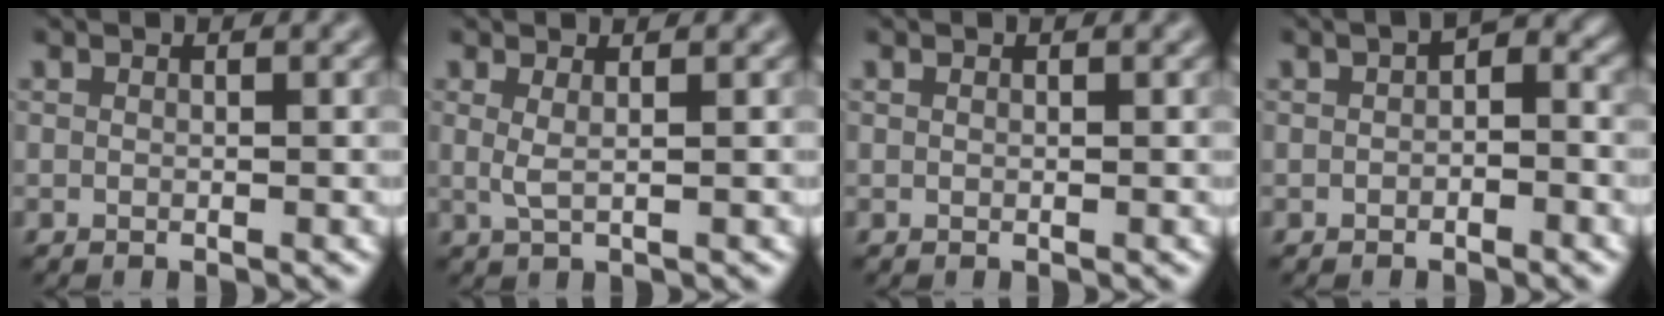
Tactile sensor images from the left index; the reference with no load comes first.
{"total": 1.5, "force": [0.4, 0.4, 1.3], "torque": [-0.025, -0.004, 0.006]}
{"total": 0.0}
{"total": 2.3, "force": [-0.2, 1.3, 1.8], "torque": [-0.024, 0.004, -0.008]}